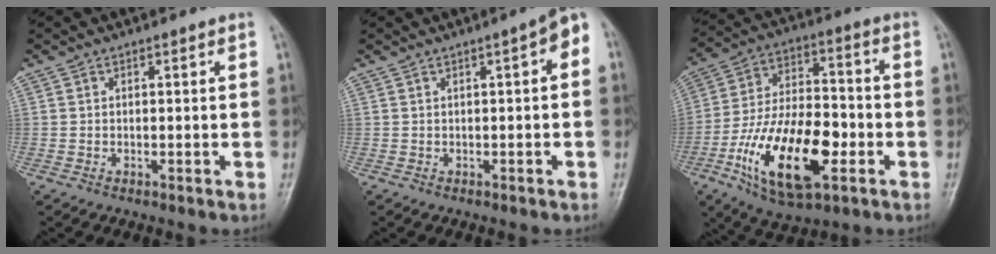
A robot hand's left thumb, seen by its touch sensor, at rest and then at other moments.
{"total": 3.6, "force": [0.3, 1.1, 3.4], "torque": [-0.037, 0.015, -0.006]}
{"total": 21.0, "force": [-6.9, 10.1, 17.1], "torque": [-0.300, 0.023, -0.116]}